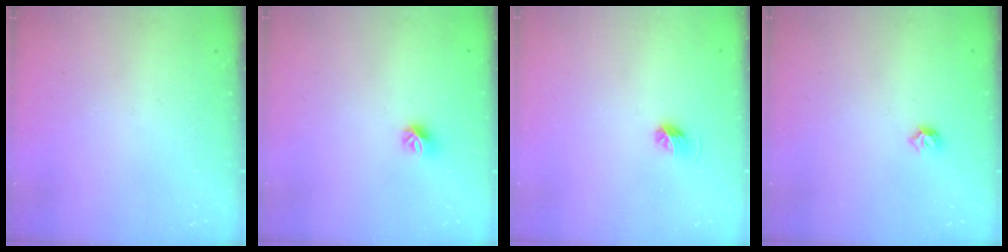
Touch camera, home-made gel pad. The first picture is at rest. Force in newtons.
{"total": 8.0, "press": 7.9, "slide": 0.6}
{"total": 5.4, "press": 5.2, "slide": 1.2}
{"total": 4.8, "press": 4.7, "slide": 1.0}